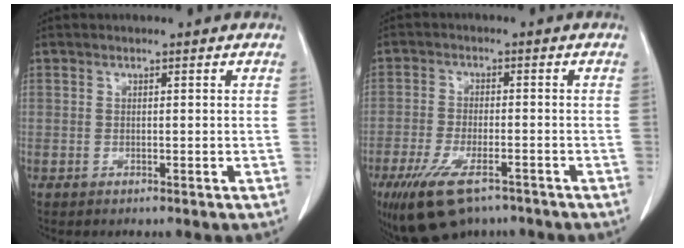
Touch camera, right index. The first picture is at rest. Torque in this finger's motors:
{"motor_torque": [1.22, -0.92, 0.57, 0.16]}